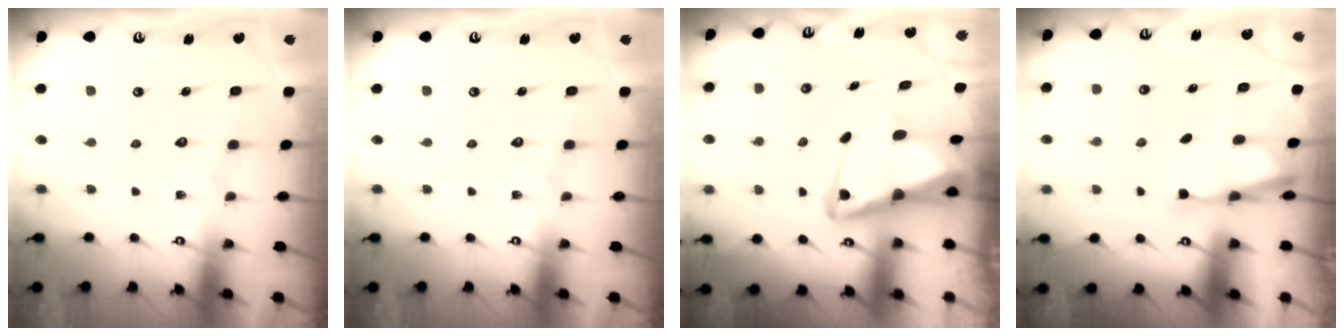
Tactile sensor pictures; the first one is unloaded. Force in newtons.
{"total": 0.0}
{"total": 6.8, "press": 6.7, "slide": 1.0}
{"total": 3.4, "press": 3.4, "slide": 0.7}